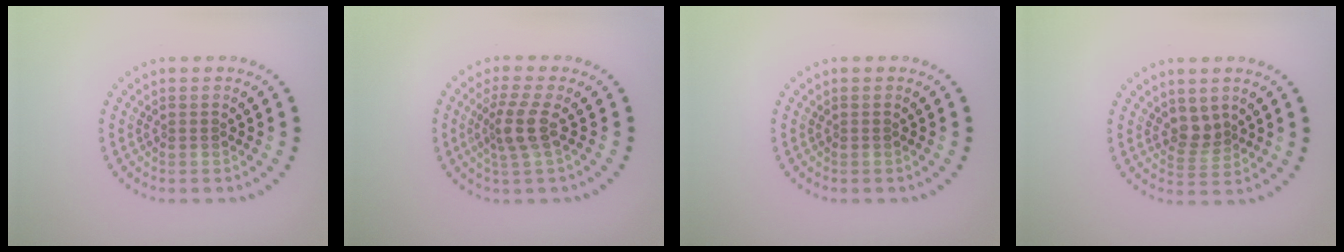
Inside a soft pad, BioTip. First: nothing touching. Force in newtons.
{"total": 2.8, "press": 2.2, "slide": 1.7}
{"total": 0.0}
{"total": 2.0, "press": 1.6, "slide": 1.2}